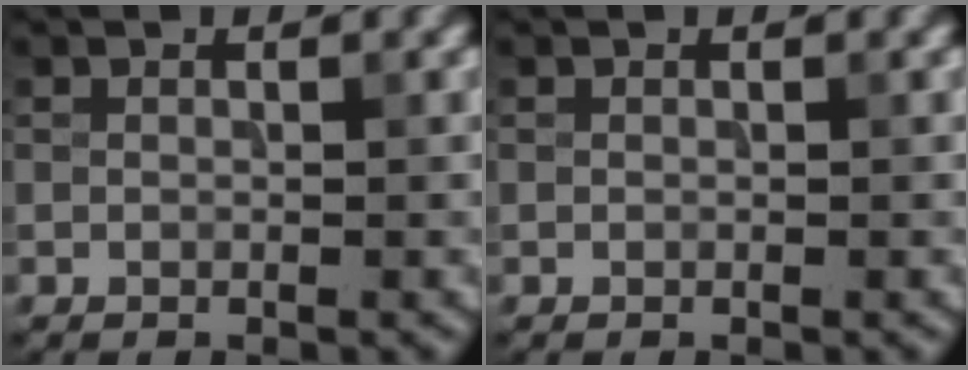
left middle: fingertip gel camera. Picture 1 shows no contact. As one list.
[{"total": 0.0}]